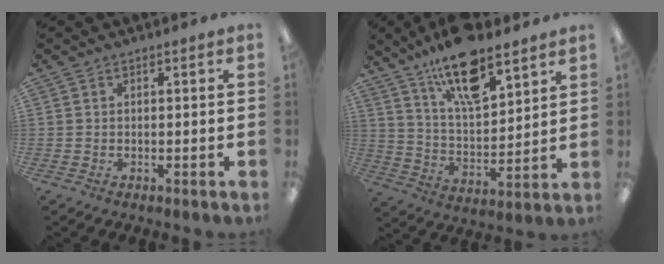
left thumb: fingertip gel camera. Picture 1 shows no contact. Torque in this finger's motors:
{"motor_torque": [0.50, 0.29, 1.49, -1.29, 0.15]}